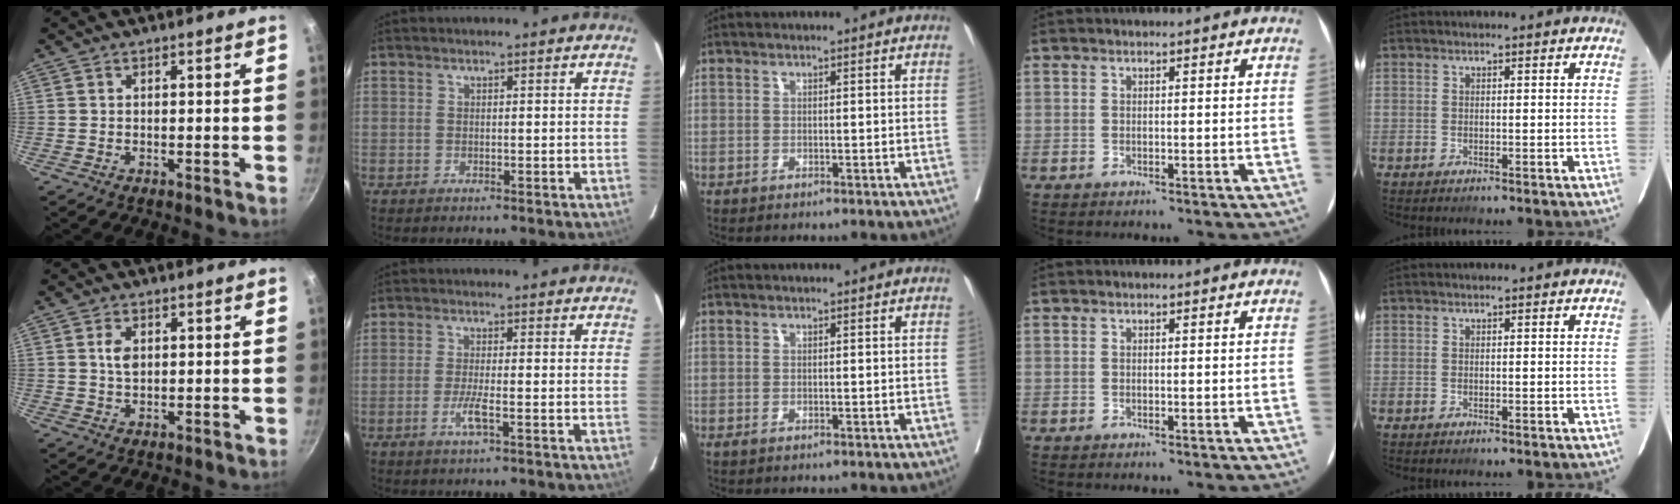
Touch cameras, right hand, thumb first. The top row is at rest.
{"thumb": {"total": 3.1, "force": [0.6, 1.9, 2.3], "torque": [-0.037, -0.003, 0.012]}, "index": {"total": 3.2, "force": [-1.3, 0.1, 2.9], "torque": [-0.061, -0.005, -0.026]}}